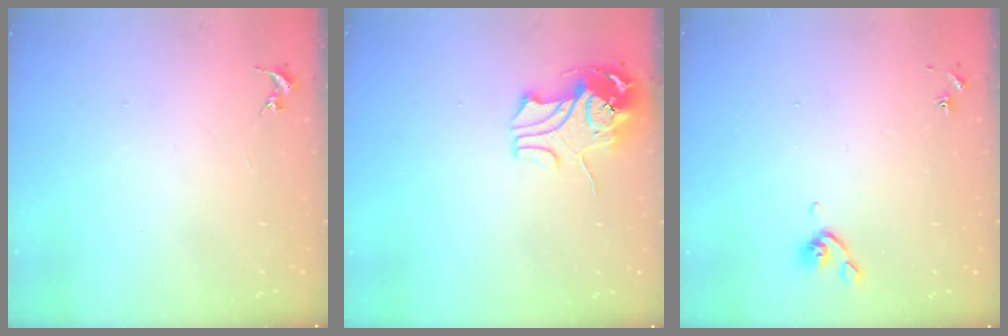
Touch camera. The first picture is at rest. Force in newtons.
{"total": 10.6, "press": 10.6, "slide": 0.8}
{"total": 4.8, "press": 4.6, "slide": 1.0}